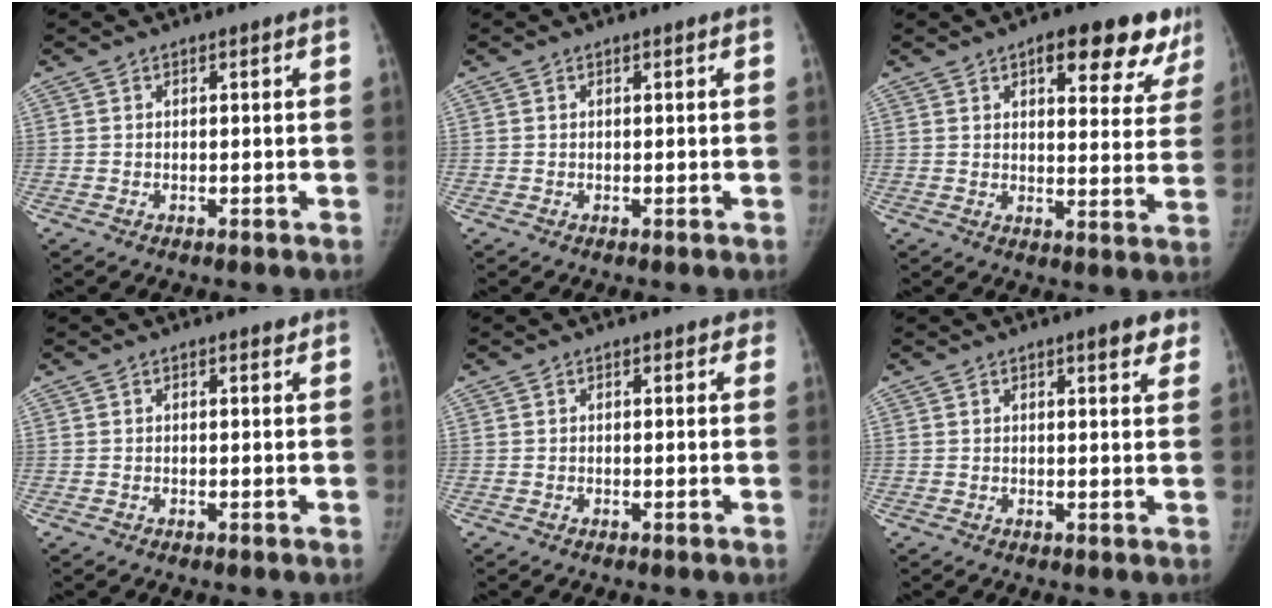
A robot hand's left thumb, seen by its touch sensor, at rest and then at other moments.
{"total": 0.0}
{"total": 15.2, "force": [9.1, 6.1, 10.5], "torque": [-0.078, -0.036, 0.110]}
{"total": 0.5, "force": [0.4, 0.3, 0.2], "torque": [-0.001, -0.003, 0.004]}
{"total": 1.1, "force": [0.6, 0.8, 0.5], "torque": [0.010, 0.001, -0.001]}
{"total": 4.0, "force": [2.6, 1.2, 2.8], "torque": [-0.022, -0.010, 0.029]}